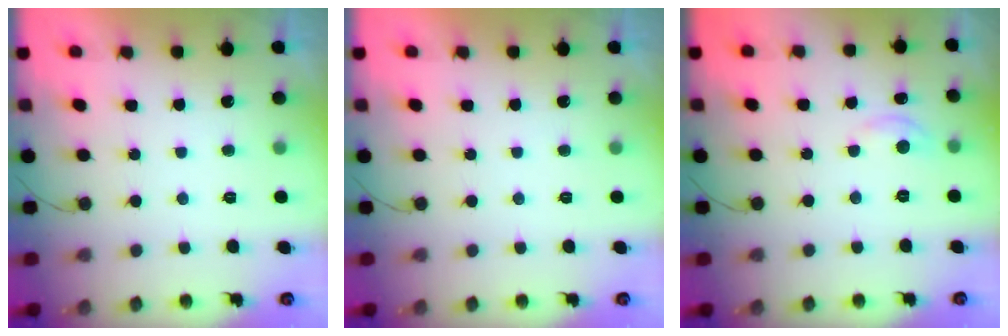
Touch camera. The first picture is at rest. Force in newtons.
{"total": 0.0}
{"total": 2.9, "press": 2.8, "slide": 0.4}